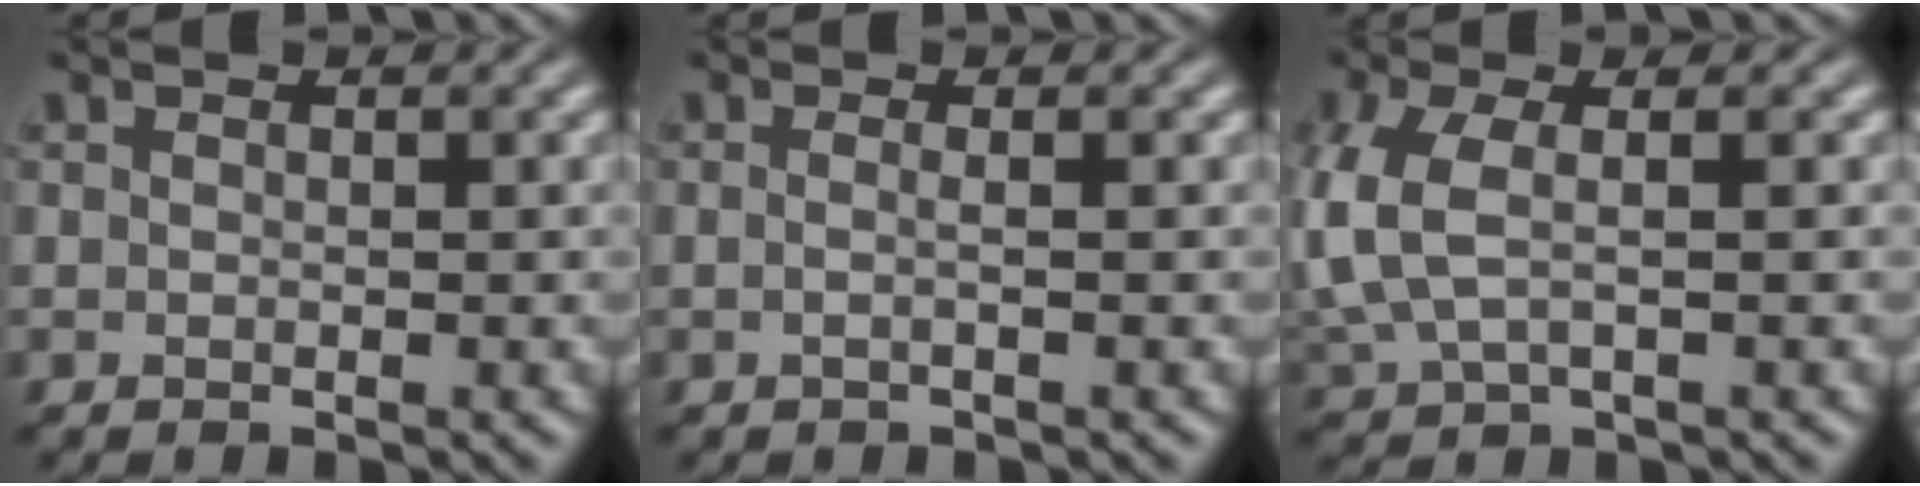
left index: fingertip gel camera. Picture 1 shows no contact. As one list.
[{"total": 1.5, "force": [0.1, 0.7, 1.4], "torque": [-0.010, -0.012, -0.018]}, {"total": 5.0, "force": [0.1, 2.5, 4.3], "torque": [-0.123, -0.001, 0.002]}]